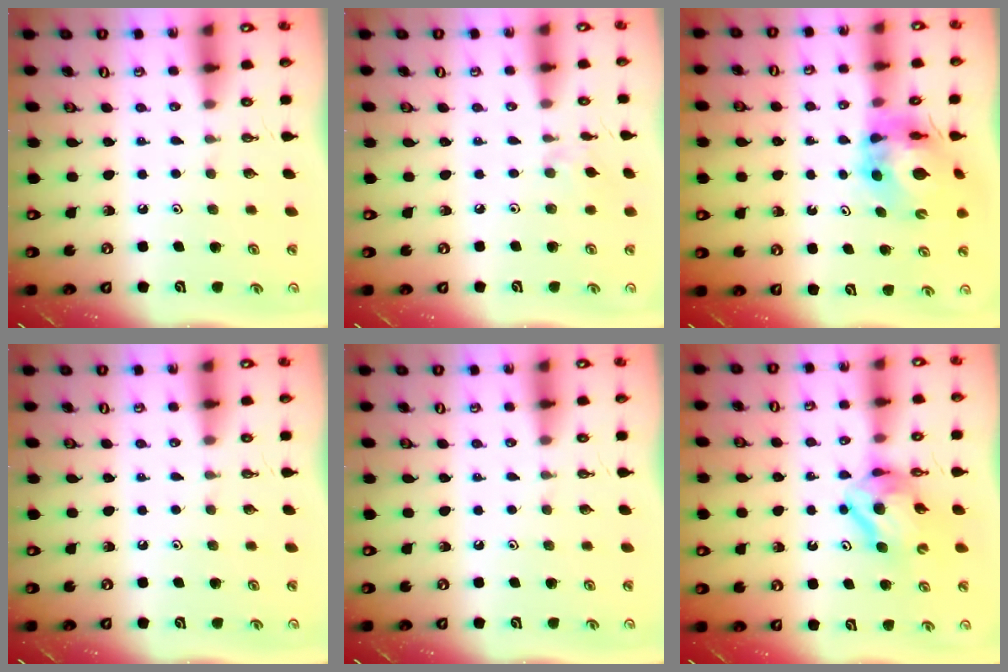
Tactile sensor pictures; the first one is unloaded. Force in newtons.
{"total": 2.1, "press": 2.1, "slide": 0.5}
{"total": 10.1, "press": 10.1, "slide": 1.2}
{"total": 0.0}
{"total": 0.0}
{"total": 9.1, "press": 9.1, "slide": 0.9}